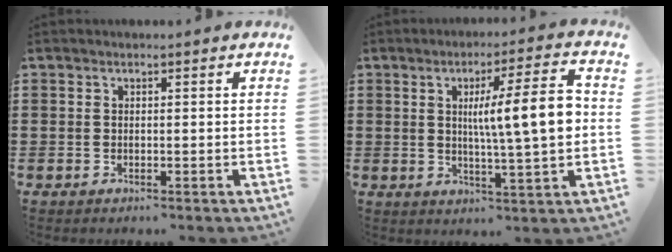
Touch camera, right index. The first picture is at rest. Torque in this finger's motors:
{"motor_torque": [1.59, -0.54, 0.64, 0.21]}